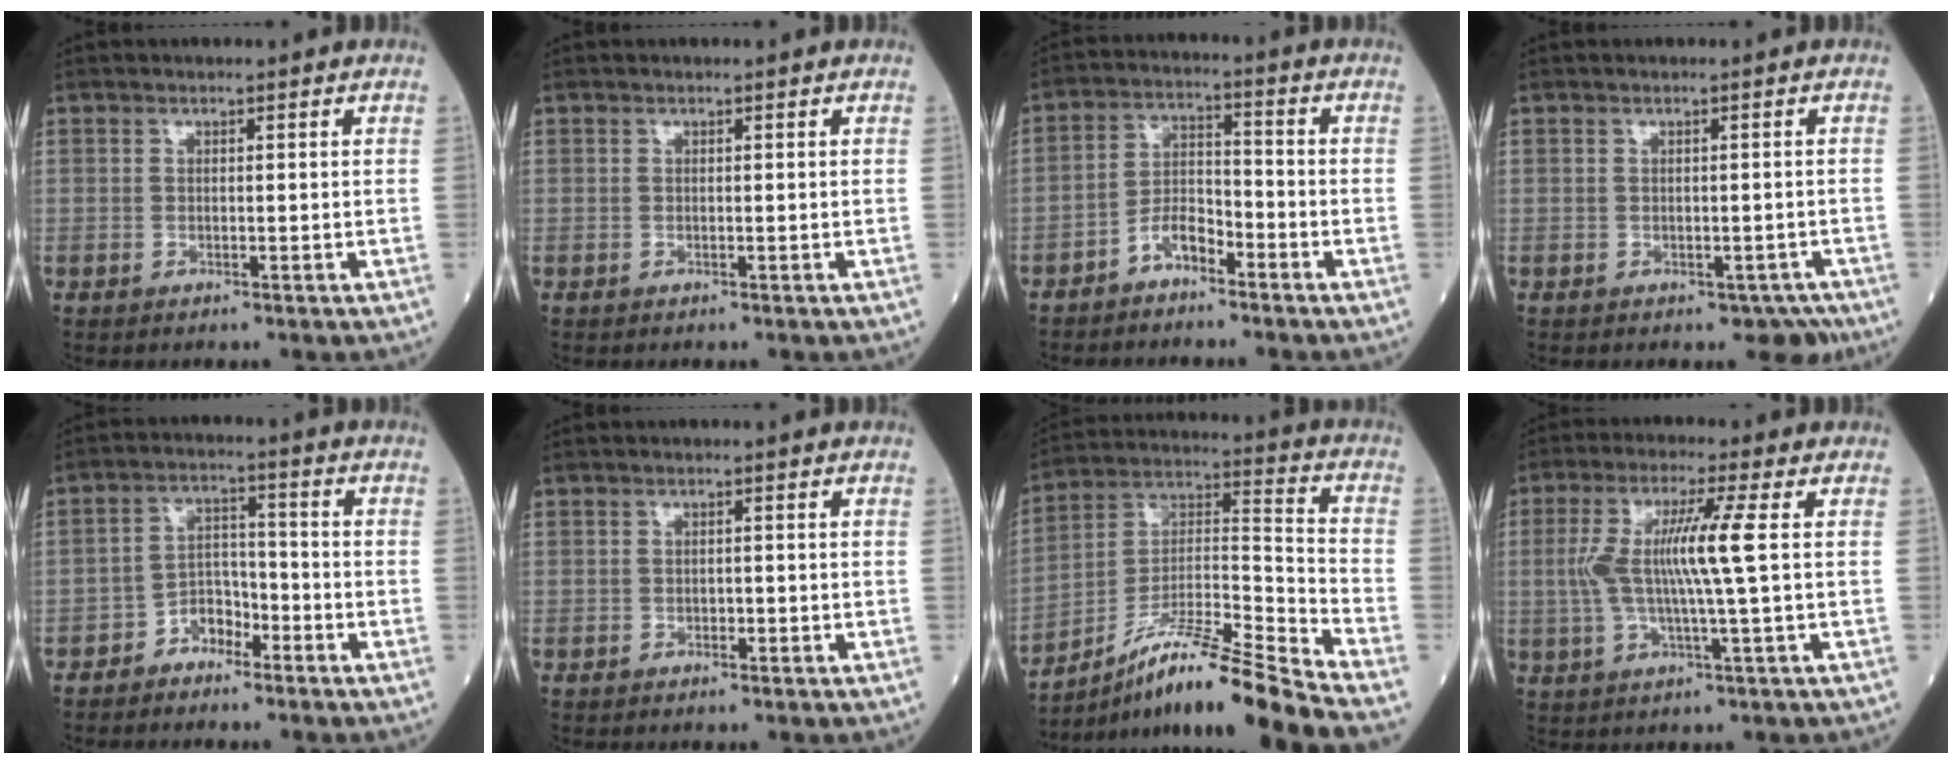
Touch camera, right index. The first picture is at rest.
{"total": 0.0}
{"total": 5.0, "force": [-3.6, 2.0, 2.8], "torque": [-0.056, 0.013, -0.071]}
{"total": 2.5, "force": [-1.3, 1.6, 1.4], "torque": [-0.008, 0.002, -0.007]}
{"total": 4.5, "force": [-3.2, 2.6, 1.8], "torque": [-0.025, 0.011, -0.060]}
{"total": 0.6, "force": [-0.3, 0.4, 0.3], "torque": [-0.001, 0.003, -0.007]}
{"total": 17.5, "force": [-14.2, -2.1, 10.0], "torque": [-0.177, 0.007, -0.252]}
{"total": 8.8, "force": [0.6, -0.8, 8.8], "torque": [-0.180, 0.006, 0.011]}